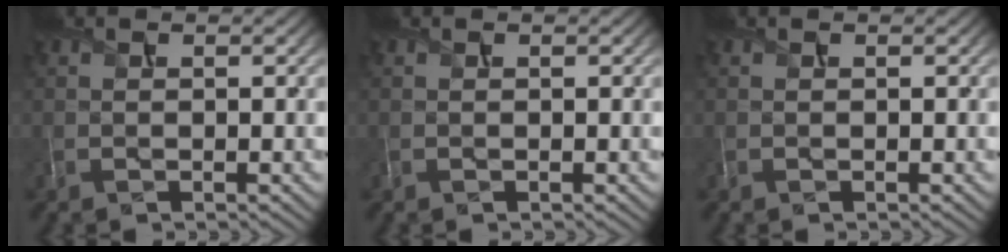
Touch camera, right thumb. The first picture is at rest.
{"total": 0.0}
{"total": 0.0}